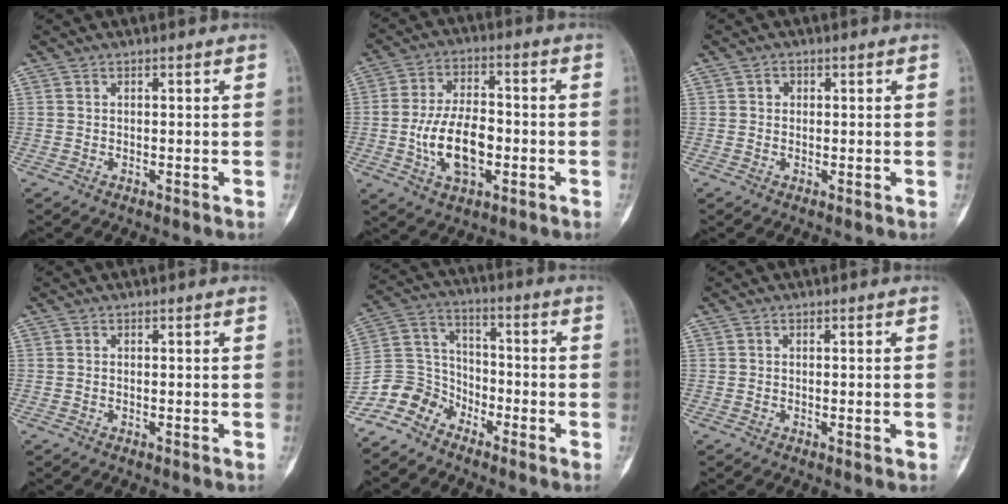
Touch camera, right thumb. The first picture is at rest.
{"total": 12.3, "force": [-2.6, 6.9, 9.8], "torque": [-0.169, 0.021, -0.044]}
{"total": 1.2, "force": [0.3, 1.1, 0.4], "torque": [0.001, 0.003, 0.002]}
{"total": 0.0}
{"total": 9.4, "force": [-7.4, 5.6, 1.4], "torque": [-0.015, 0.066, -0.159]}
{"total": 1.2, "force": [-0.3, 0.3, 1.2], "torque": [-0.014, 0.000, -0.001]}